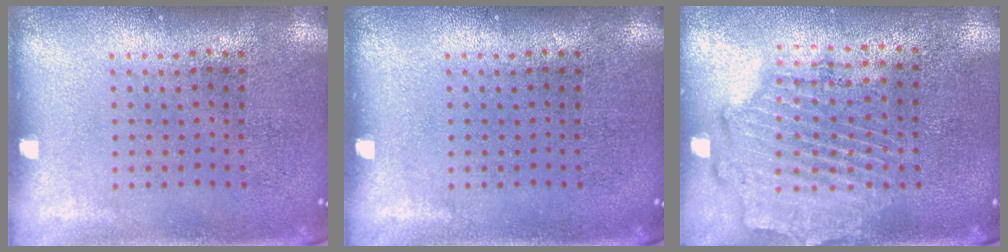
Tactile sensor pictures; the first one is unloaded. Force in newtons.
{"total": 0.0}
{"total": 1.9, "press": 1.7, "slide": 0.8}